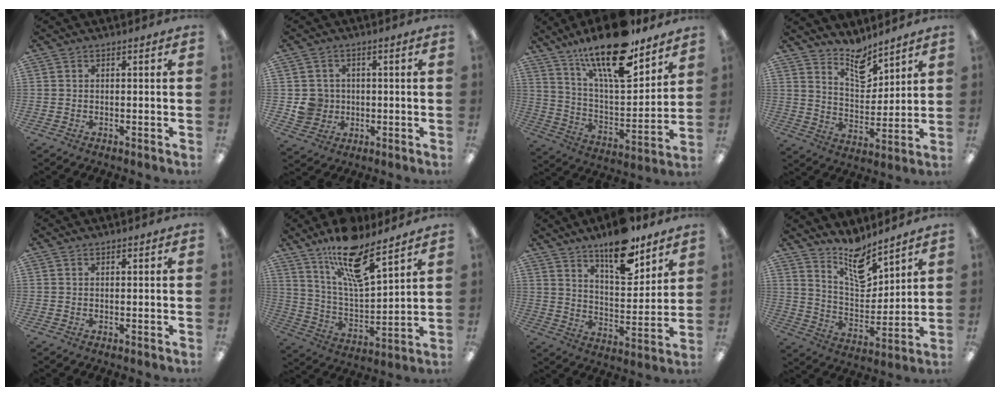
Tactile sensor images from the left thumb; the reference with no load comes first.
{"total": 5.8, "force": [0.0, 5.7, 1.1], "torque": [-0.024, 0.006, 0.004]}
{"total": 21.0, "force": [15.0, 6.9, 13.0], "torque": [-0.226, -0.092, 0.255]}
{"total": 10.0, "force": [8.5, 4.1, 3.3], "torque": [-0.048, -0.061, 0.154]}
{"total": 0.6, "force": [0.6, 0.2, 0.2], "torque": [-0.005, 0.001, 0.010]}
{"total": 16.7, "force": [12.0, 5.1, 10.4], "torque": [-0.181, -0.067, 0.203]}
{"total": 15.8, "force": [11.8, 5.9, 8.8], "torque": [-0.130, -0.071, 0.201]}
{"total": 12.8, "force": [10.3, 4.8, 5.9], "torque": [-0.093, -0.073, 0.185]}